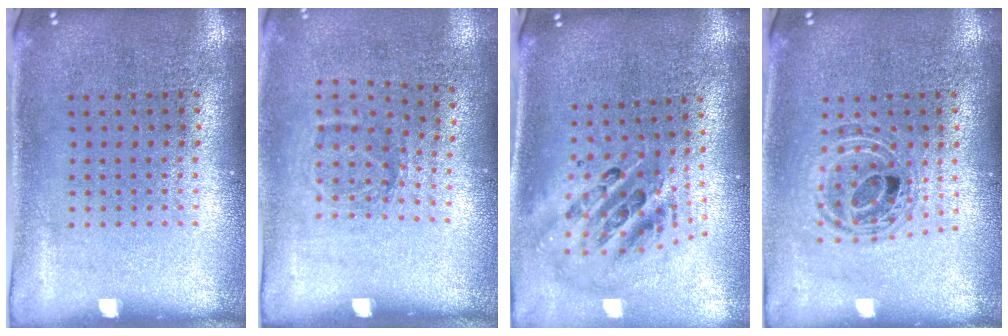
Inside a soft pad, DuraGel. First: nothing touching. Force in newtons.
{"total": 1.2, "press": 0.8, "slide": 0.8}
{"total": 2.5, "press": 1.7, "slide": 1.8}
{"total": 0.8, "press": 0.8, "slide": 0.2}